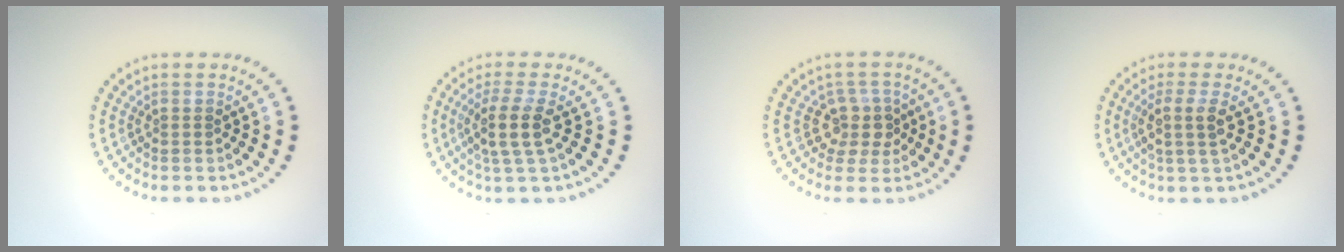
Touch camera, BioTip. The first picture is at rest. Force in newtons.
{"total": 3.3, "press": 2.7, "slide": 2.0}
{"total": 2.9, "press": 2.4, "slide": 1.7}
{"total": 2.5, "press": 2.0, "slide": 1.5}